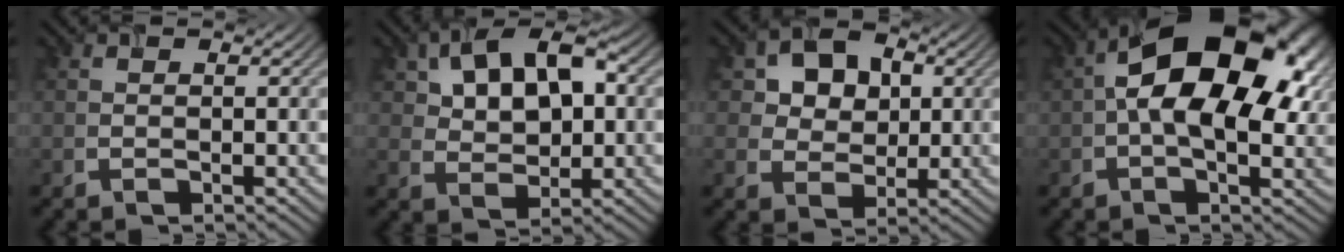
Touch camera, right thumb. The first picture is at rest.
{"total": 11.5, "force": [4.4, 6.7, 8.3], "torque": [-0.152, 0.018, 0.070]}
{"total": 7.6, "force": [2.7, 6.0, 3.8], "torque": [-0.094, 0.008, 0.043]}
{"total": 17.0, "force": [2.9, 9.4, 13.8], "torque": [-0.211, 0.012, 0.040]}